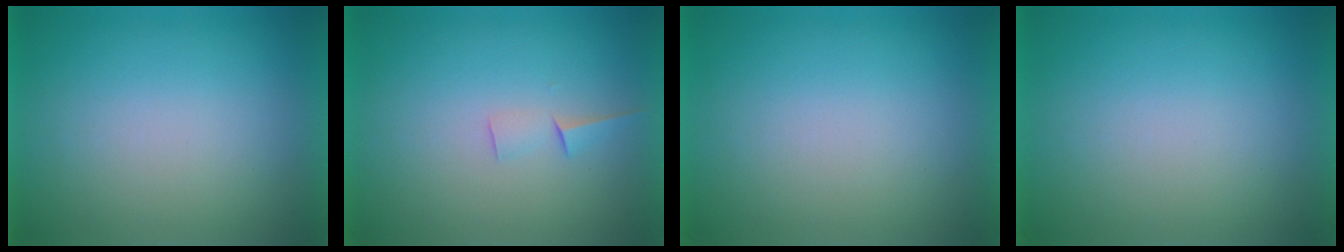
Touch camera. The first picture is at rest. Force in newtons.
{"total": 1.5}
{"total": 1.3}
{"total": 0.0}